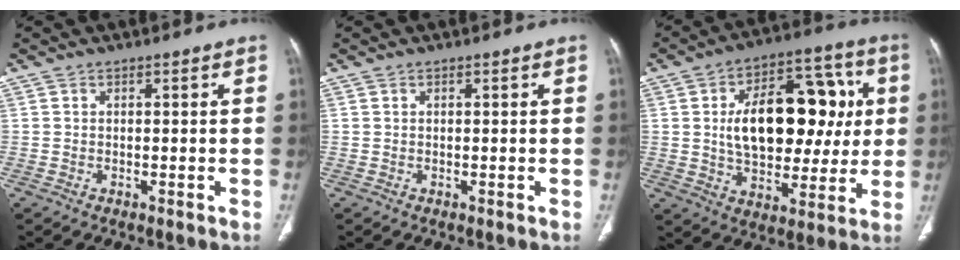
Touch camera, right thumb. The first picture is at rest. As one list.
[{"total": 0.0}, {"total": 22.8, "force": [2.9, 13.6, 18.0], "torque": [-0.232, 0.018, 0.049]}]